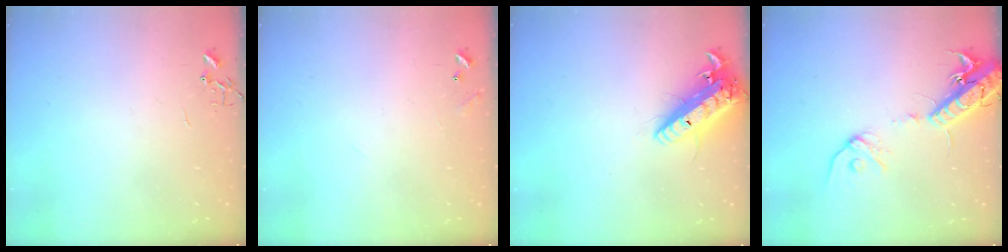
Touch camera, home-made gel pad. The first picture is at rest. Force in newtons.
{"total": 6.9, "press": 6.9, "slide": 0.4}
{"total": 17.1, "press": 16.8, "slide": 3.3}
{"total": 17.2, "press": 16.9, "slide": 3.1}